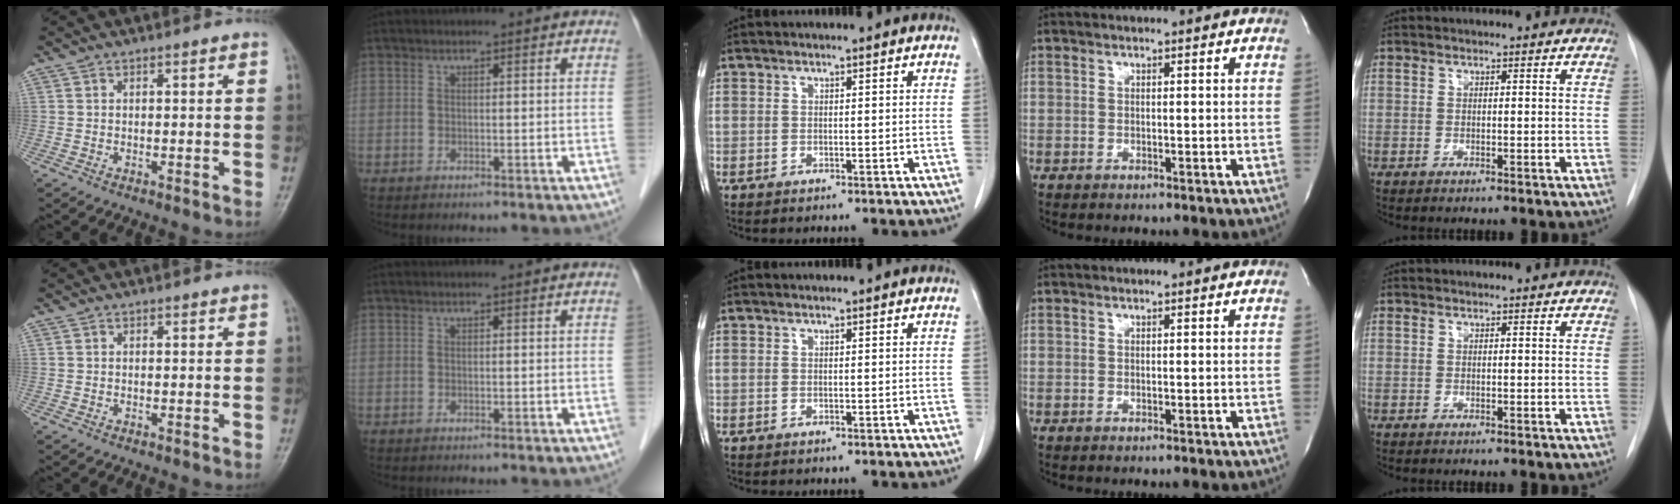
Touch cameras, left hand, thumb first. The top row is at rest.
{}